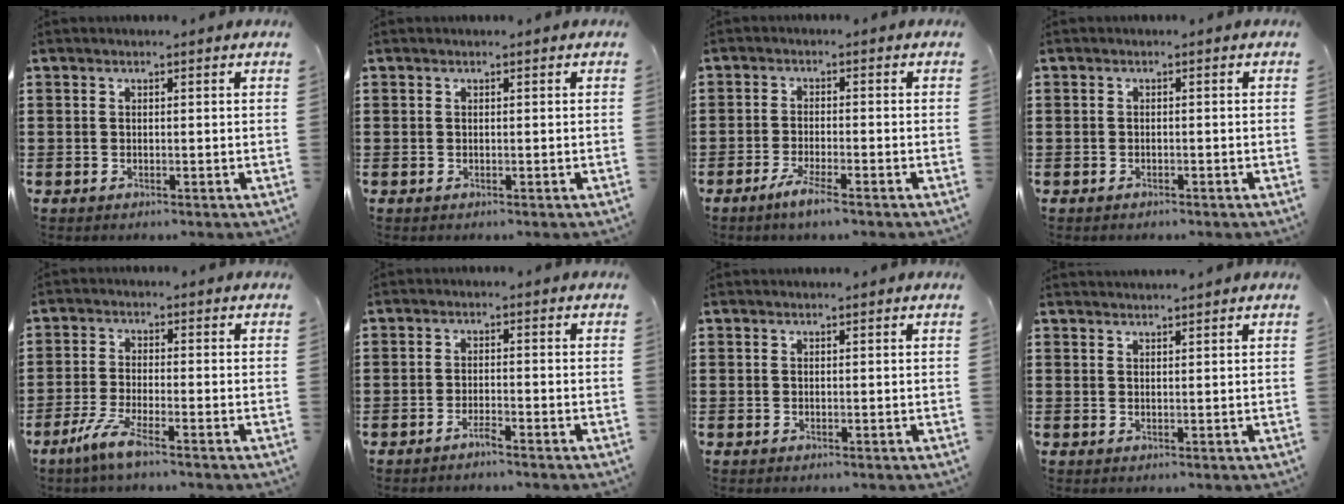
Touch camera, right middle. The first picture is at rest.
{"total": 0.0}
{"total": 3.4, "force": [-2.4, 0.1, 2.3], "torque": [-0.051, -0.004, -0.047]}
{"total": 0.8, "force": [-0.7, 0.3, 0.0], "torque": [-0.001, 0.002, -0.016]}
{"total": 4.8, "force": [-3.0, 0.3, 3.8], "torque": [-0.088, -0.013, -0.058]}
{"total": 1.9, "force": [-1.6, 0.0, 1.1], "torque": [-0.020, 0.000, -0.029]}
{"total": 0.0}
{"total": 1.3, "force": [1.3, 0.0, 0.1], "torque": [-0.005, 0.000, 0.025]}